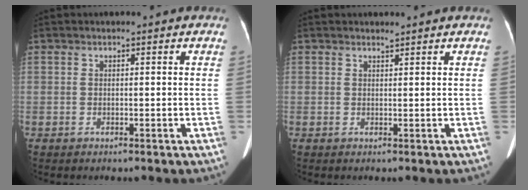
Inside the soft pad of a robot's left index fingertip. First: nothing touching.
{"total": 0.5, "force": [0.5, -0.1, 0.1], "torque": [-0.005, -0.009, 0.013]}